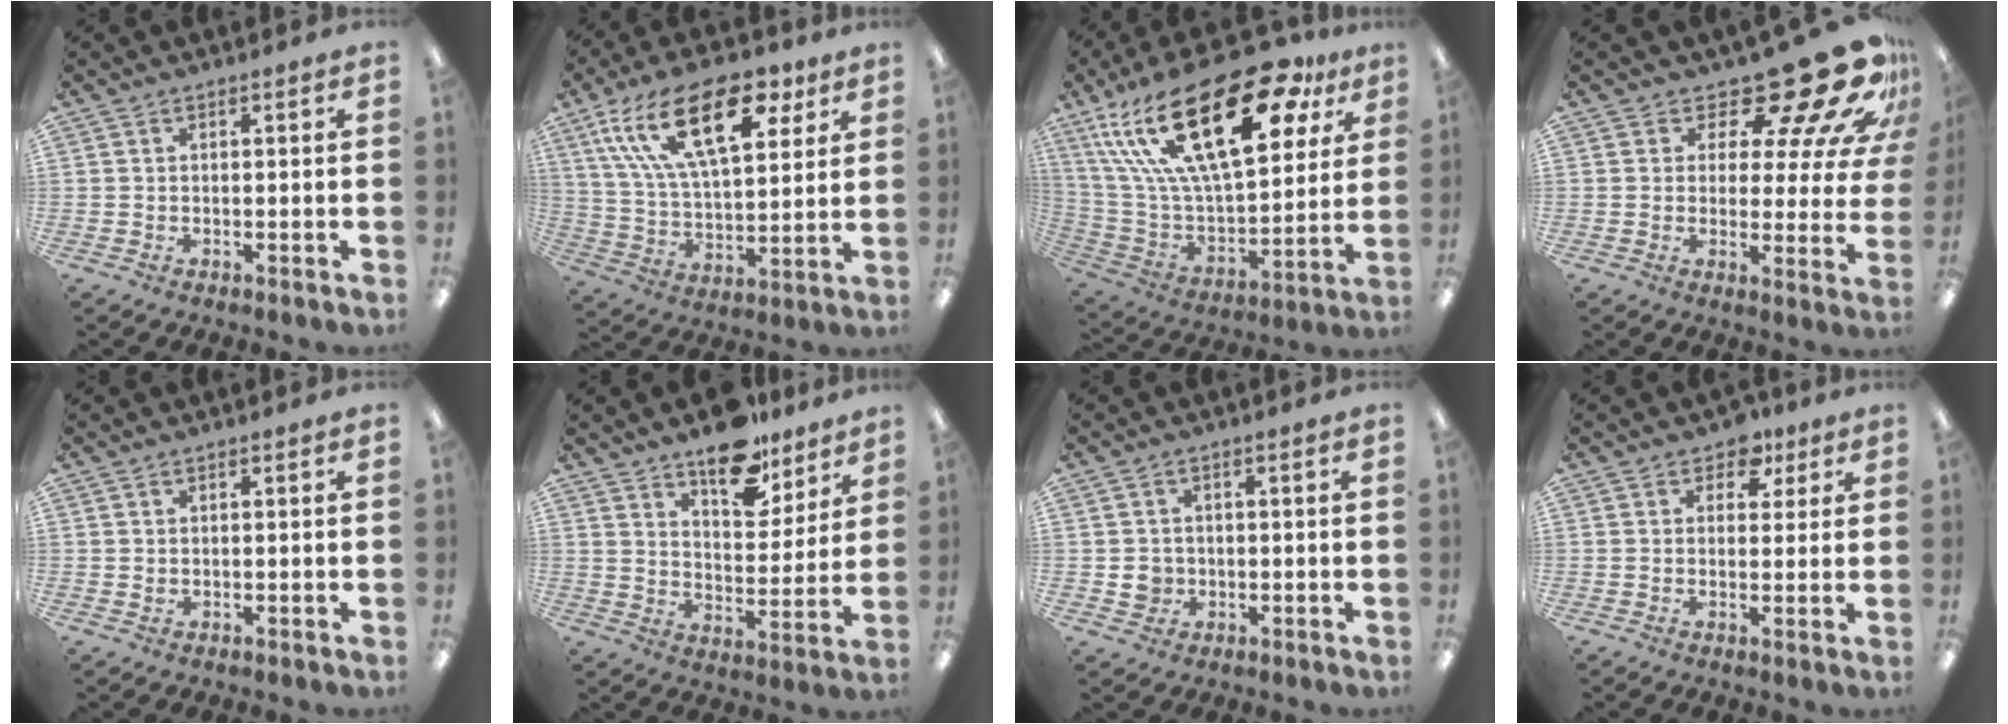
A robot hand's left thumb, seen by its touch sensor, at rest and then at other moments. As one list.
[{"total": 22.9, "force": [11.9, 10.9, 16.3], "torque": [-0.283, -0.034, 0.204]}, {"total": 32.7, "force": [16.8, 13.2, 24.8], "torque": [-0.472, -0.088, 0.282]}, {"total": 17.6, "force": [13.5, 5.4, 10.0], "torque": [-0.139, -0.105, 0.215]}, {"total": 0.6, "force": [0.3, 0.5, 0.3], "torque": [0.001, -0.001, 0.002]}, {"total": 13.8, "force": [10.7, 6.3, 6.1], "torque": [-0.074, -0.071, 0.190]}, {"total": 3.4, "force": [-0.4, 3.3, 0.9], "torque": [-0.010, 0.001, -0.009]}, {"total": 5.6, "force": [3.6, 3.7, 2.1], "torque": [-0.014, -0.017, 0.060]}]